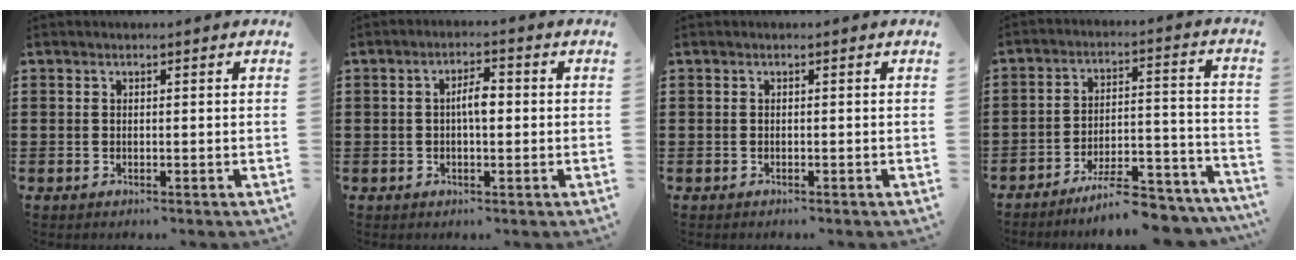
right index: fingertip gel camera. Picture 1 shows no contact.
{"total": 3.6, "force": [0.0, 1.2, 3.3], "torque": [-0.062, 0.005, -0.003]}
{"total": 0.0}
{"total": 9.2, "force": [-8.2, 1.1, 4.0], "torque": [-0.051, 0.028, -0.151]}